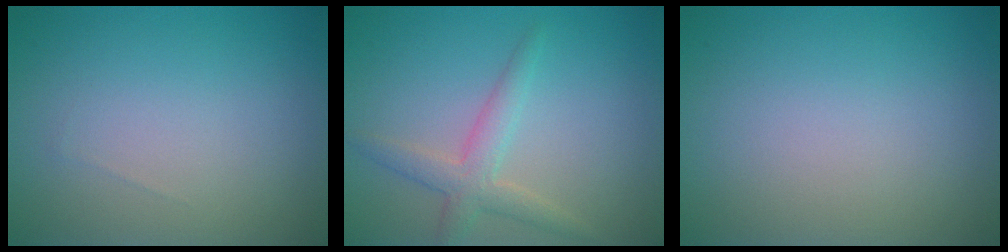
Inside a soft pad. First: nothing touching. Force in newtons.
{"total": 2.8, "press": 2.8, "slide": 0.1}
{"total": 0.0}